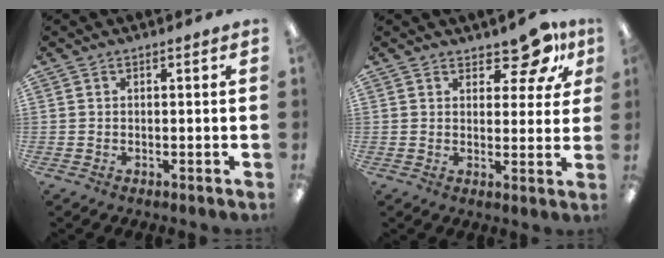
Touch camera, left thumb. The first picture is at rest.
{"total": 9.2, "force": [6.6, 4.4, 4.7], "torque": [-0.045, -0.043, 0.114]}